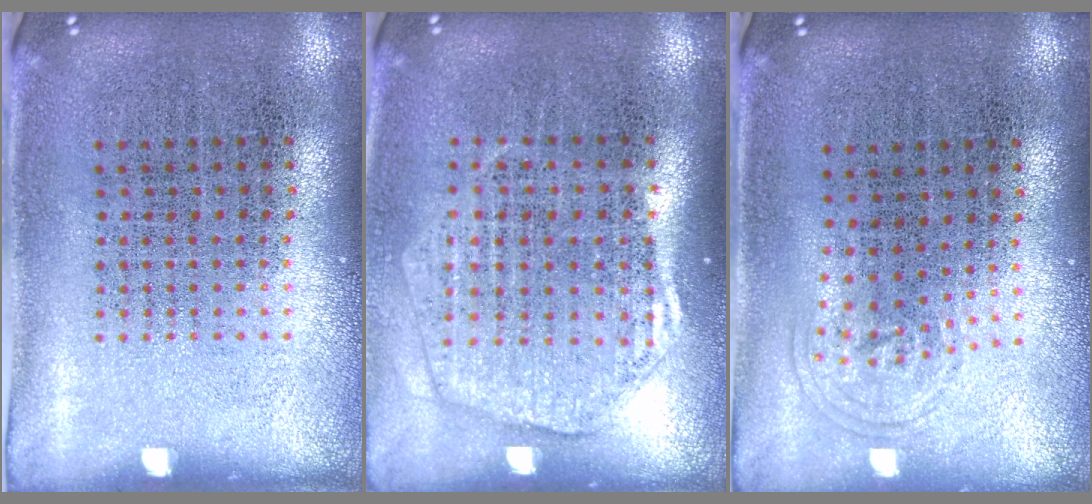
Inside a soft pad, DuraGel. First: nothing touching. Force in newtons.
{"total": 1.9, "press": 1.7, "slide": 0.8}
{"total": 0.7, "press": 0.6, "slide": 0.5}